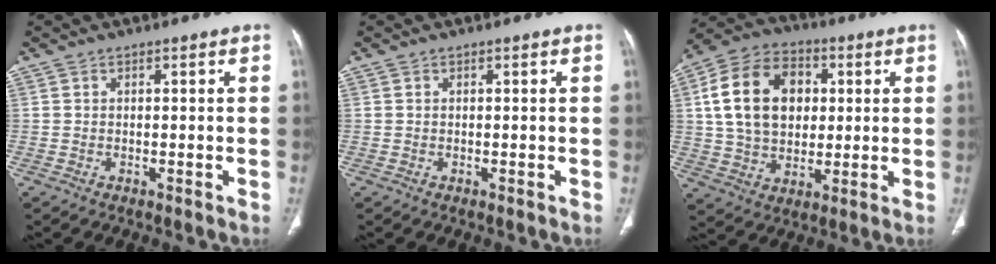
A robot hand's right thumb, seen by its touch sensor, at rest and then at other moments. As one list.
[{"total": 0.0}, {"total": 18.0, "force": [3.5, 13.1, 11.9], "torque": [-0.188, 0.013, 0.064]}]